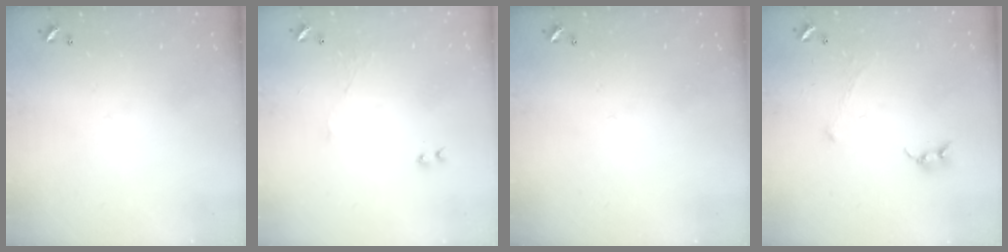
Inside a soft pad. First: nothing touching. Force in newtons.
{"total": 2.4, "press": 2.3, "slide": 0.6}
{"total": 0.0}
{"total": 0.6, "press": 0.6, "slide": 0.3}